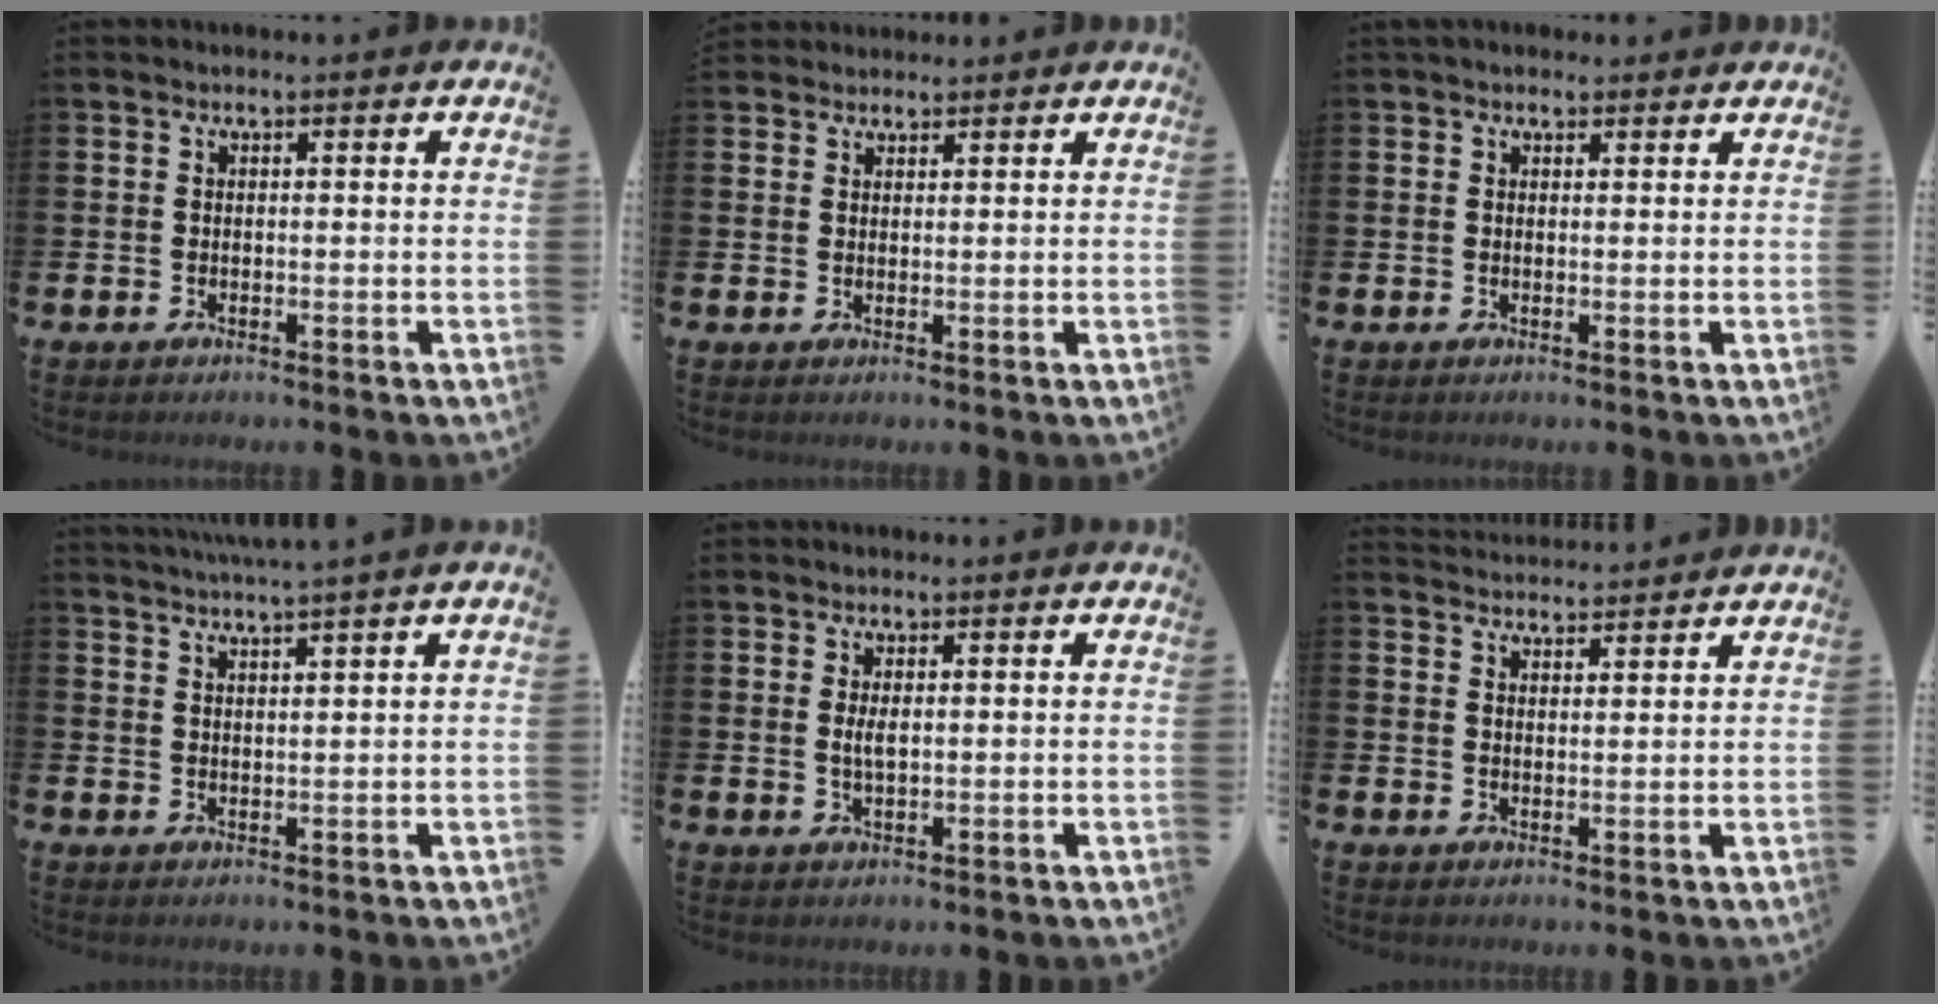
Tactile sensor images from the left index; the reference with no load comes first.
{"total": 2.1, "force": [2.0, 0.7, -0.1], "torque": [0.004, -0.006, 0.037]}
{"total": 1.5, "force": [1.2, 0.8, 0.2], "torque": [0.000, 0.006, 0.022]}
{"total": 2.7, "force": [2.5, -1.1, 0.4], "torque": [-0.017, -0.007, 0.047]}
{"total": 2.0, "force": [0.4, 0.7, 1.8], "torque": [-0.037, 0.002, 0.006]}
{"total": 3.4, "force": [3.4, 0.3, -0.3], "torque": [-0.002, -0.018, 0.062]}